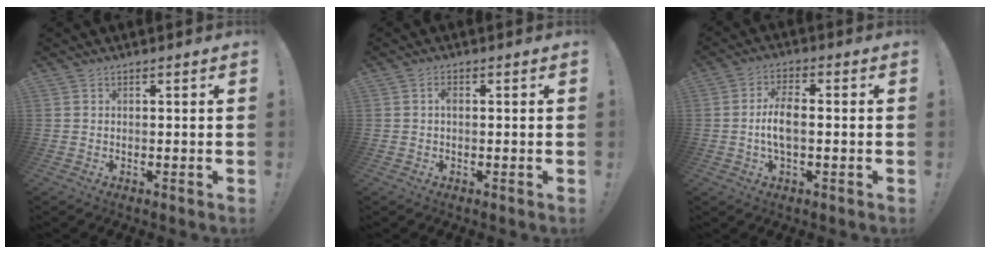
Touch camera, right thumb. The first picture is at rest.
{"total": 1.3, "force": [0.0, 0.8, 1.1], "torque": [-0.029, 0.007, 0.000]}
{"total": 7.0, "force": [-0.9, 2.8, 6.3], "torque": [-0.126, 0.001, -0.018]}